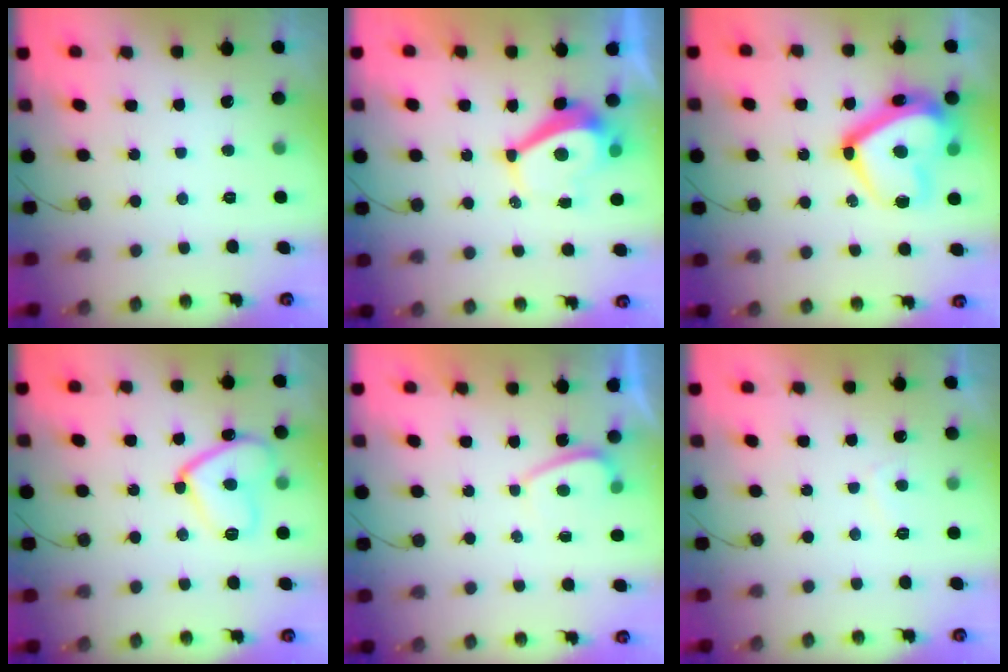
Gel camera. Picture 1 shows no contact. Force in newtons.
{"total": 5.3, "press": 5.2, "slide": 0.7}
{"total": 22.3, "press": 22.2, "slide": 1.5}
{"total": 12.2, "press": 12.2, "slide": 1.3}
{"total": 1.8, "press": 1.7, "slide": 0.6}
{"total": 2.5, "press": 2.3, "slide": 0.9}